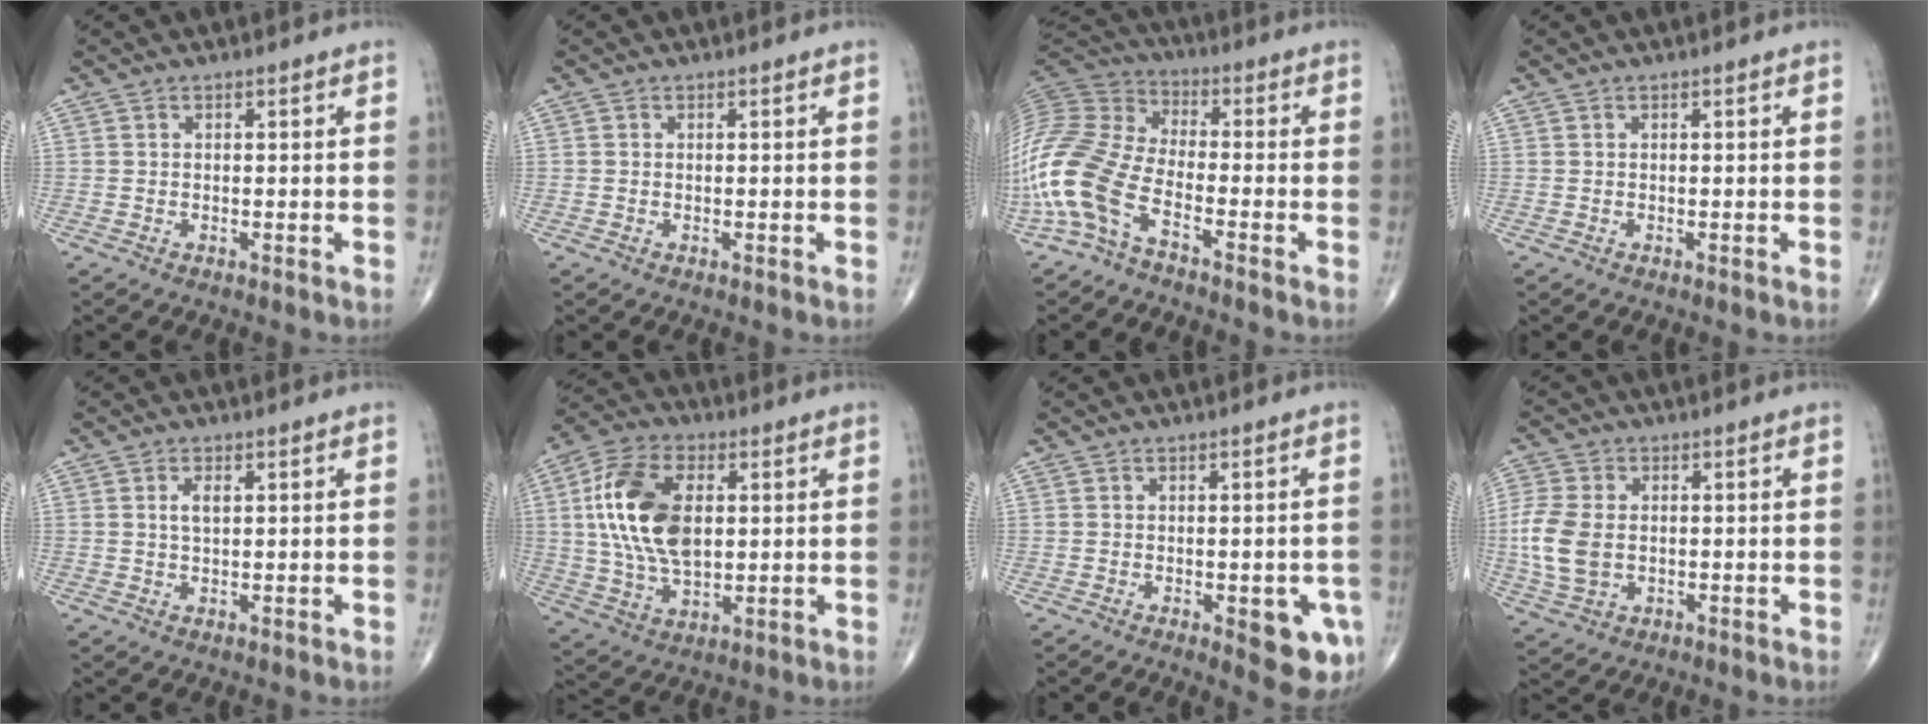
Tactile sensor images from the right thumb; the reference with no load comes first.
{"total": 0.0}
{"total": 16.4, "force": [-7.6, 7.7, 12.4], "torque": [-0.280, 0.051, -0.154]}
{"total": 0.0}
{"total": 2.4, "force": [0.7, 1.1, 2.0], "torque": [-0.036, -0.001, 0.013]}
{"total": 17.8, "force": [3.6, 9.3, 14.7], "torque": [-0.297, -0.005, 0.070]}
{"total": 8.3, "force": [-2.8, 3.2, 7.2], "torque": [-0.064, -0.004, -0.026]}
{"total": 9.6, "force": [-0.6, 6.6, 7.0], "torque": [-0.160, 0.000, -0.014]}